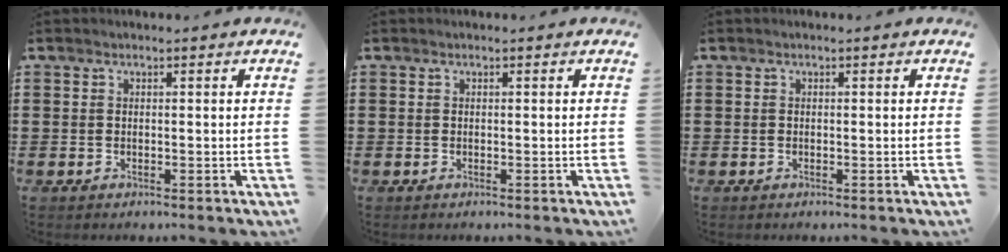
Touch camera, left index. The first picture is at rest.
{"total": 0.0}
{"total": 0.0}